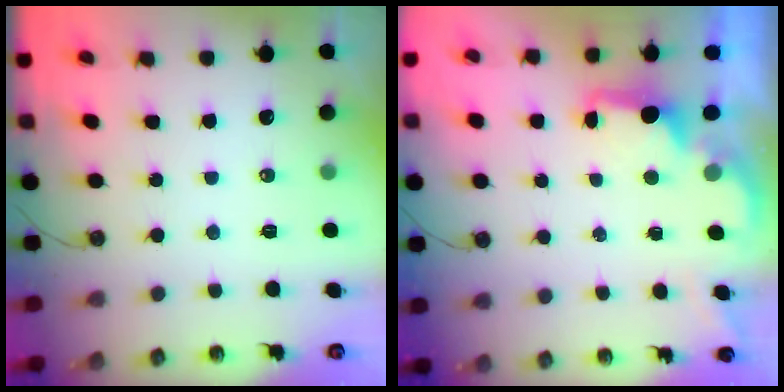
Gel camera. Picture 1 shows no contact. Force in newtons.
{"total": 2.0, "press": 1.9, "slide": 0.8}